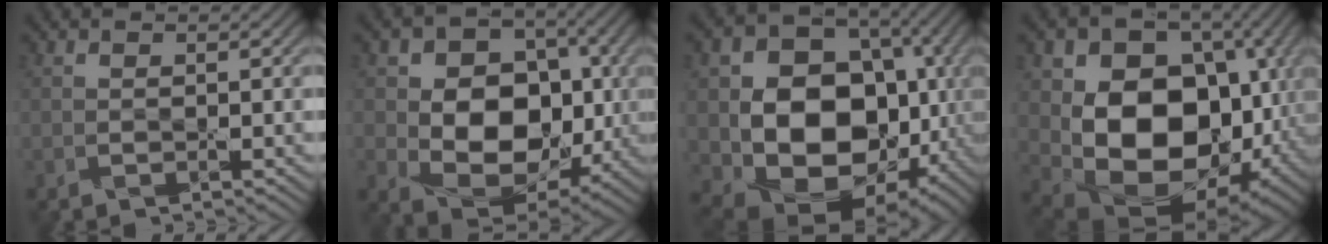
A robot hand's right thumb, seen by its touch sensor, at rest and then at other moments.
{"total": 13.3, "force": [-0.4, 9.9, 8.9], "torque": [-0.151, -0.011, -0.008]}
{"total": 16.6, "force": [-1.6, 12.9, 10.4], "torque": [-0.182, -0.048, -0.015]}
{"total": 16.2, "force": [-0.2, 12.1, 10.8], "torque": [-0.195, -0.041, 0.007]}